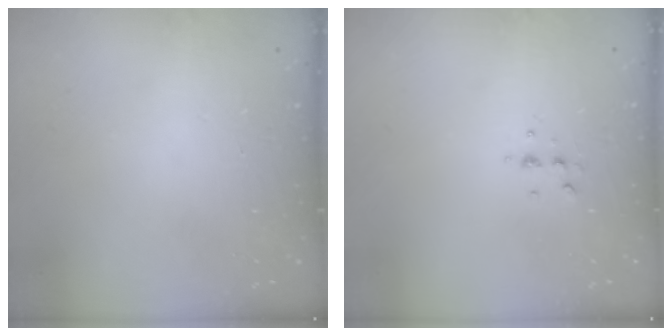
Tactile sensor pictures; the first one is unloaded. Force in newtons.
{"total": 4.7, "press": 4.6, "slide": 1.0}